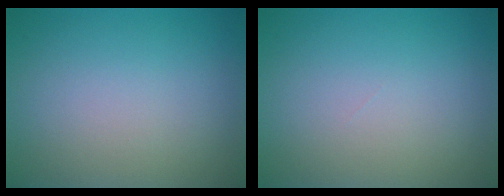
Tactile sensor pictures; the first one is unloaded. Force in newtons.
{"total": 0.0}